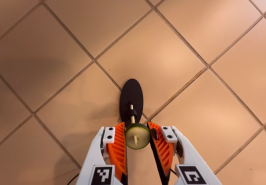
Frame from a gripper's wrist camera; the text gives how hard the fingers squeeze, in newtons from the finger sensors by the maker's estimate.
{"total": 5.3, "left": 4.7, "right": 5.9}